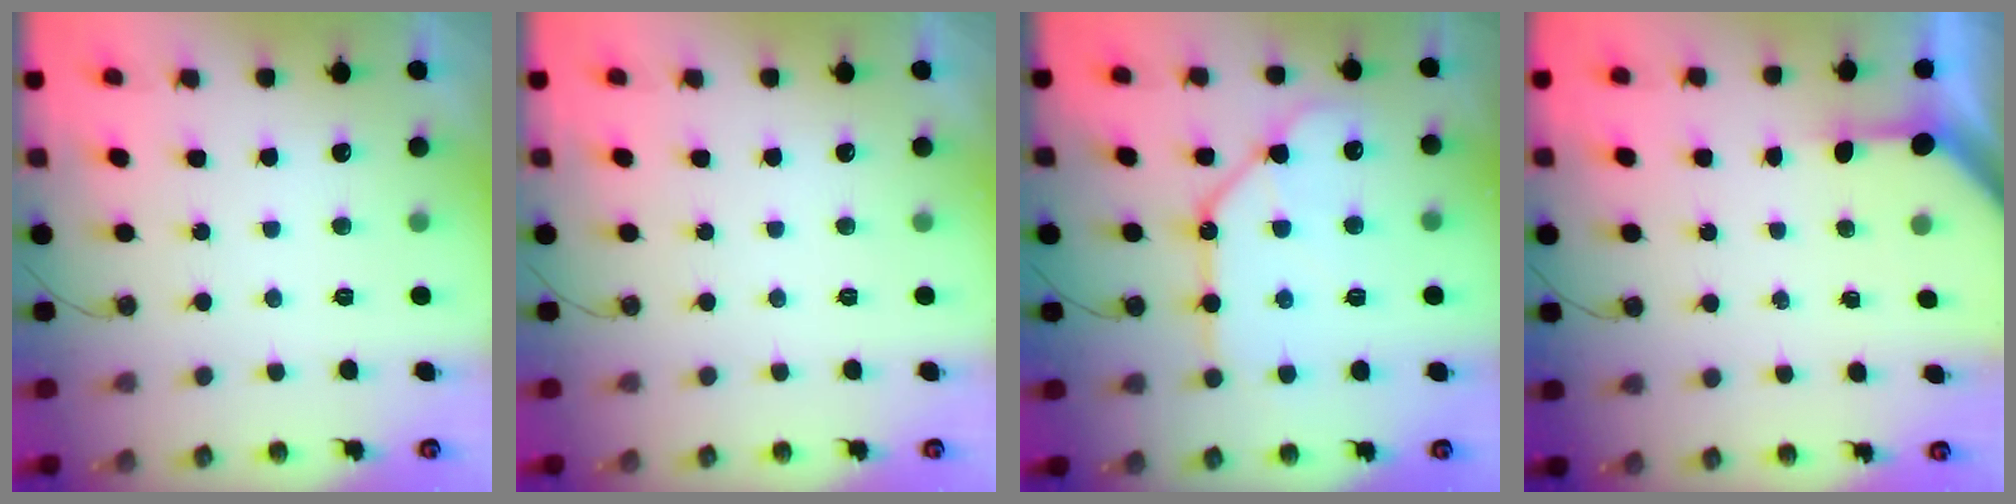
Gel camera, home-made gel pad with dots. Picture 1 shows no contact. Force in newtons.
{"total": 0.0}
{"total": 14.5, "press": 14.4, "slide": 1.8}
{"total": 3.0, "press": 3.0, "slide": 0.3}